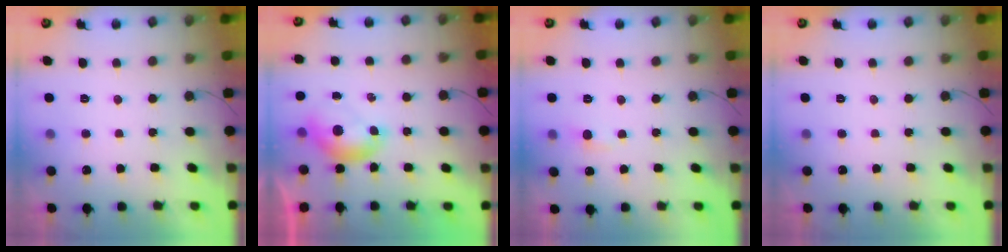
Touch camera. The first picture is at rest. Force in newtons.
{"total": 6.3, "press": 6.2, "slide": 0.9}
{"total": 4.3, "press": 4.2, "slide": 0.6}
{"total": 0.0}